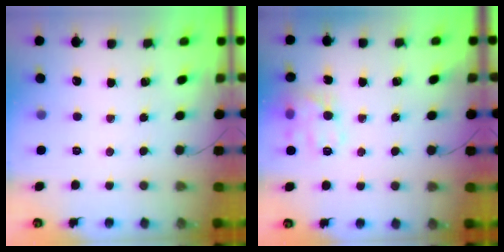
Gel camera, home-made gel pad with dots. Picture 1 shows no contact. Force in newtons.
{"total": 12.5, "press": 12.5, "slide": 0.7}